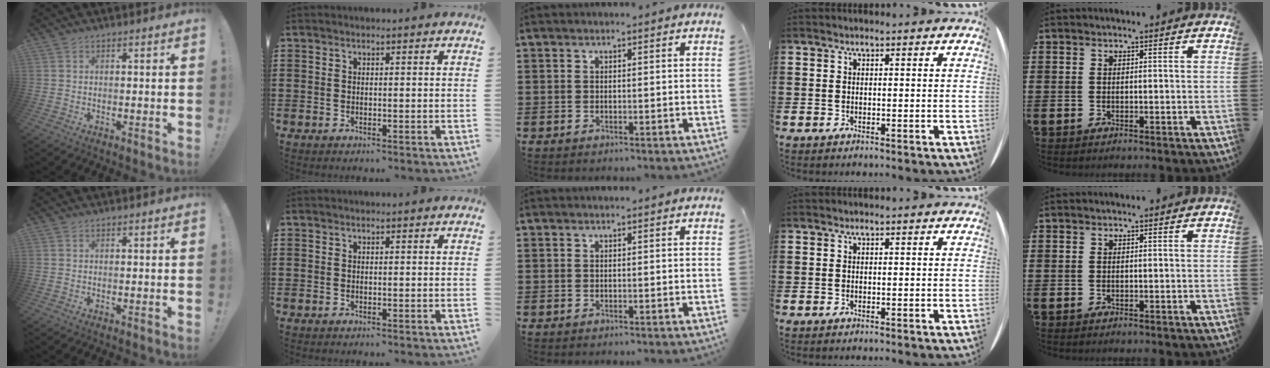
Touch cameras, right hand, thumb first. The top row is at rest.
{}